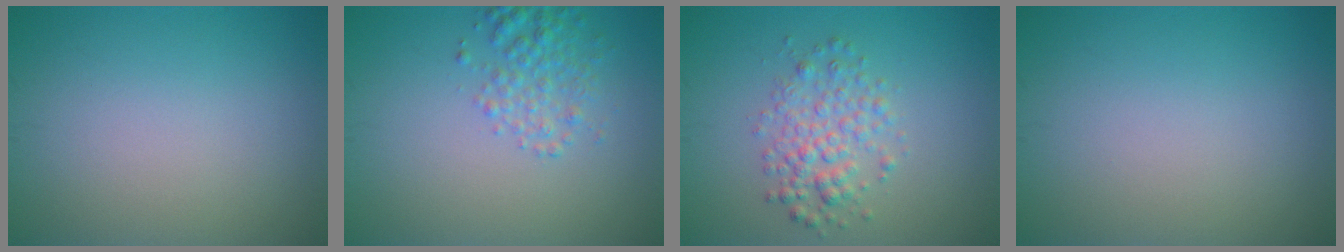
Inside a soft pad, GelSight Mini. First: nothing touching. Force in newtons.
{"total": 2.6, "press": 2.6, "slide": 0.1}
{"total": 3.1, "press": 3.1, "slide": 0.1}
{"total": 0.0}